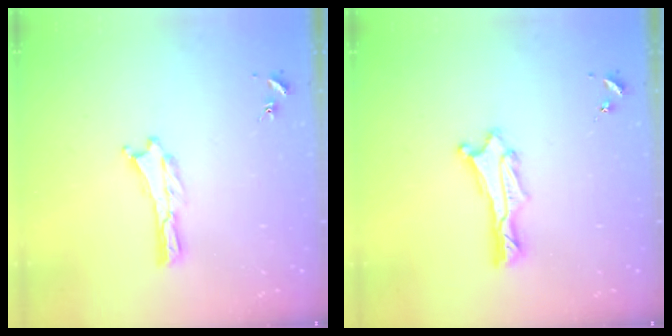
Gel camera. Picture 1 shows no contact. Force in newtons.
{"total": 1.3, "press": 1.2, "slide": 0.1}